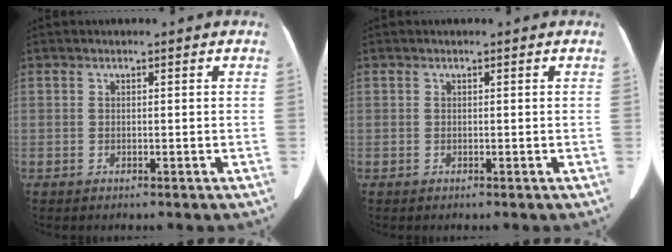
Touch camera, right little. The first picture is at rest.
{"total": 0.0}